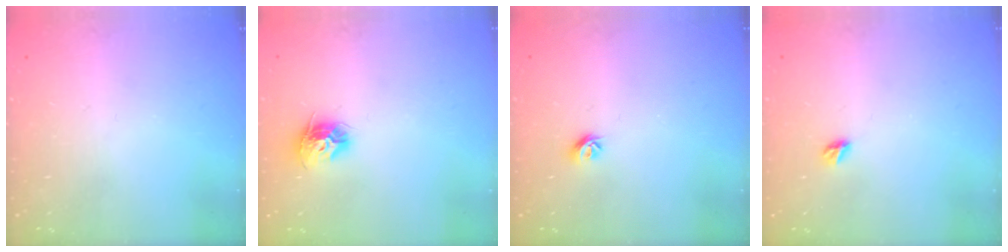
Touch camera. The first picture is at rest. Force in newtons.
{"total": 9.9, "press": 9.9, "slide": 0.5}
{"total": 5.4, "press": 5.3, "slide": 0.9}
{"total": 5.1, "press": 5.1, "slide": 0.5}